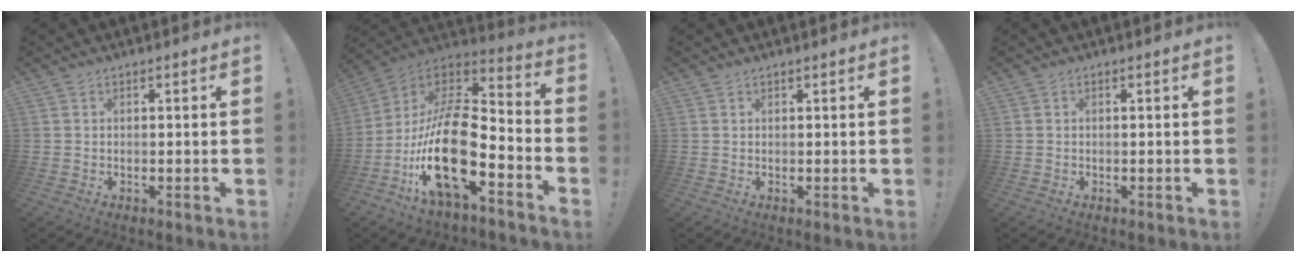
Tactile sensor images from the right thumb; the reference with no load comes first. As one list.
[{"total": 22.1, "force": [-7.4, 8.8, 19.0], "torque": [-0.396, 0.030, -0.126]}, {"total": 0.5, "force": [0.5, -0.1, 0.1], "torque": [-0.001, -0.001, 0.009]}, {"total": 0.0}]